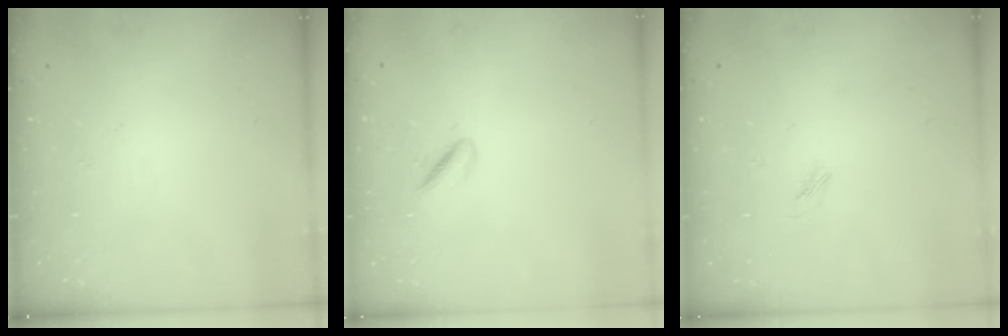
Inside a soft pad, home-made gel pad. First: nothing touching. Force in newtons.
{"total": 2.0, "press": 1.7, "slide": 1.1}
{"total": 1.7, "press": 1.7, "slide": 0.2}